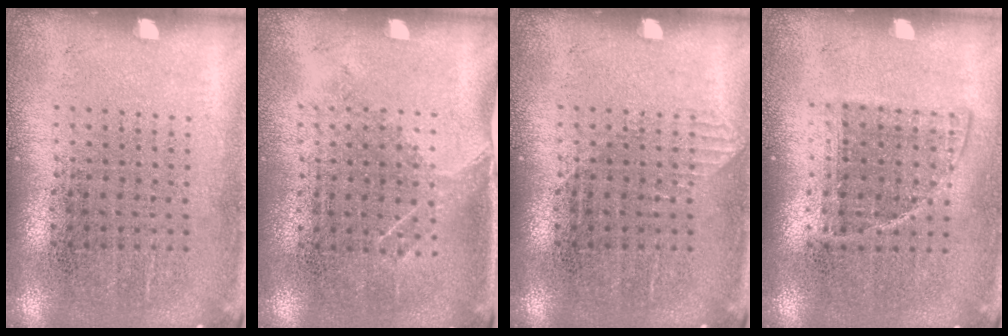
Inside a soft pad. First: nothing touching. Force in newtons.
{"total": 1.1, "press": 0.8, "slide": 0.7}
{"total": 0.6, "press": 0.5, "slide": 0.2}
{"total": 0.8, "press": 0.7, "slide": 0.4}